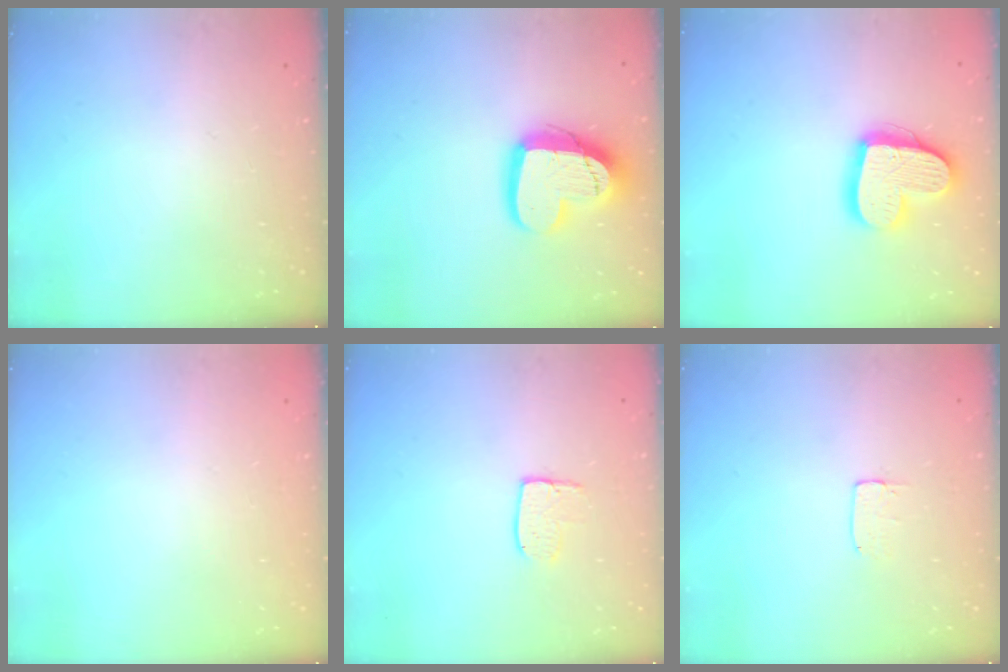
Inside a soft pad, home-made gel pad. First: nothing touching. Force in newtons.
{"total": 16.4, "press": 16.3, "slide": 1.4}
{"total": 17.7, "press": 17.7, "slide": 1.5}
{"total": 0.0}
{"total": 6.0, "press": 6.0, "slide": 0.3}
{"total": 3.7, "press": 3.6, "slide": 0.2}